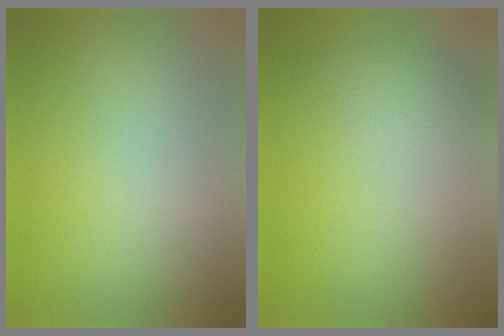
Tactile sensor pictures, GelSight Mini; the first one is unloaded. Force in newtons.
{"total": 2.1, "press": 2.1, "slide": 0.2}